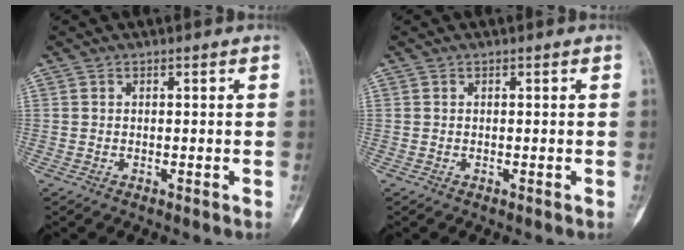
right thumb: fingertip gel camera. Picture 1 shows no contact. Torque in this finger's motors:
{"motor_torque": [0.20, 0.09, 0.02, -0.13, 0.00]}